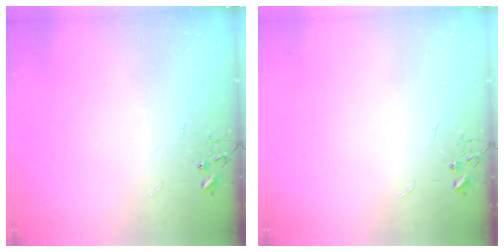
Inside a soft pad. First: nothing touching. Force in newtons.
{"total": 0.0}